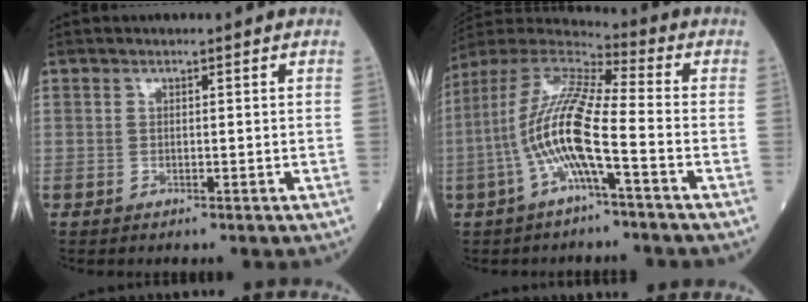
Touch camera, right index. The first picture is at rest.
{"total": 13.4, "force": [-3.6, 1.3, 12.8], "torque": [-0.269, 0.009, -0.079]}